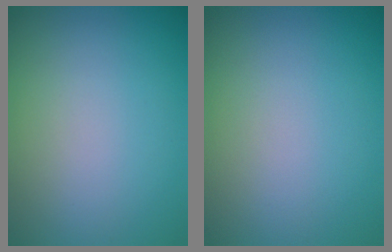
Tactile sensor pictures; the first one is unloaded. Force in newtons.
{"total": 0.0}